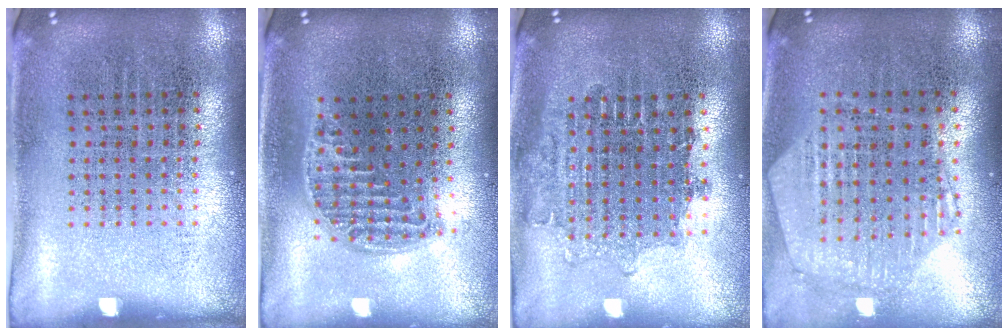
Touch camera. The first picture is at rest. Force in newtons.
{"total": 1.2, "press": 1.1, "slide": 0.5}
{"total": 1.6, "press": 1.3, "slide": 0.9}
{"total": 1.1, "press": 1.1, "slide": 0.2}